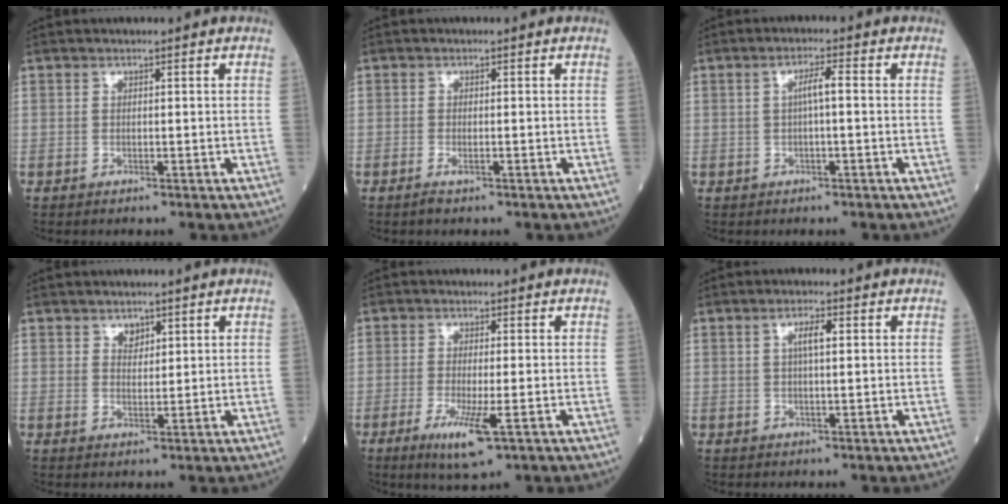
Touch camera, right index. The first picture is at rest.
{"total": 1.1, "force": [-0.6, 0.2, 0.9], "torque": [-0.021, -0.002, -0.009]}
{"total": 2.7, "force": [0.1, 0.2, 2.7], "torque": [-0.049, 0.004, 0.002]}
{"total": 2.0, "force": [1.3, 1.3, 0.8], "torque": [-0.012, -0.002, 0.023]}
{"total": 6.1, "force": [-2.5, 0.6, 5.5], "torque": [-0.106, -0.016, -0.040]}
{"total": 2.8, "force": [0.8, 0.5, 2.7], "torque": [-0.051, 0.003, 0.014]}